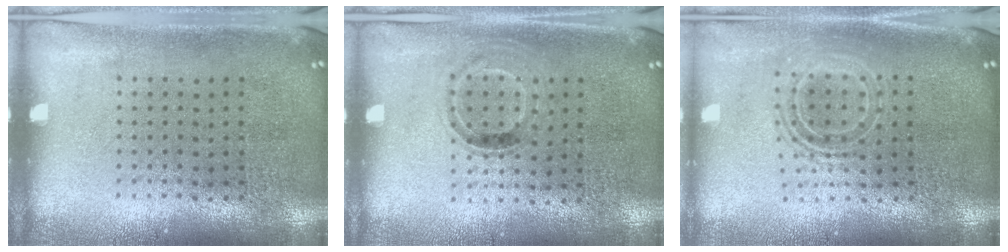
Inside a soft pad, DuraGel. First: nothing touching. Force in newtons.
{"total": 0.8, "press": 0.7, "slide": 0.4}
{"total": 1.6, "press": 1.3, "slide": 1.0}